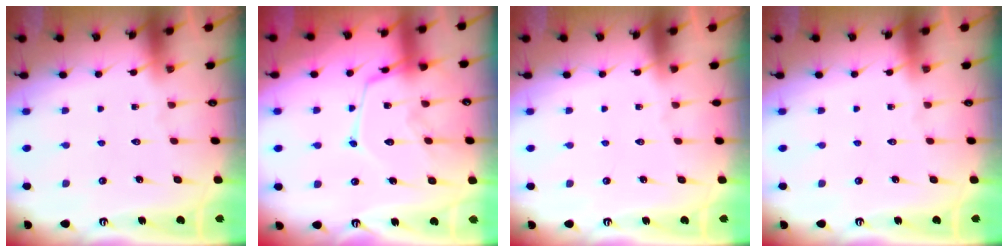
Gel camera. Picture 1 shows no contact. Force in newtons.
{"total": 13.8, "press": 13.8, "slide": 1.3}
{"total": 0.0}
{"total": 0.0}